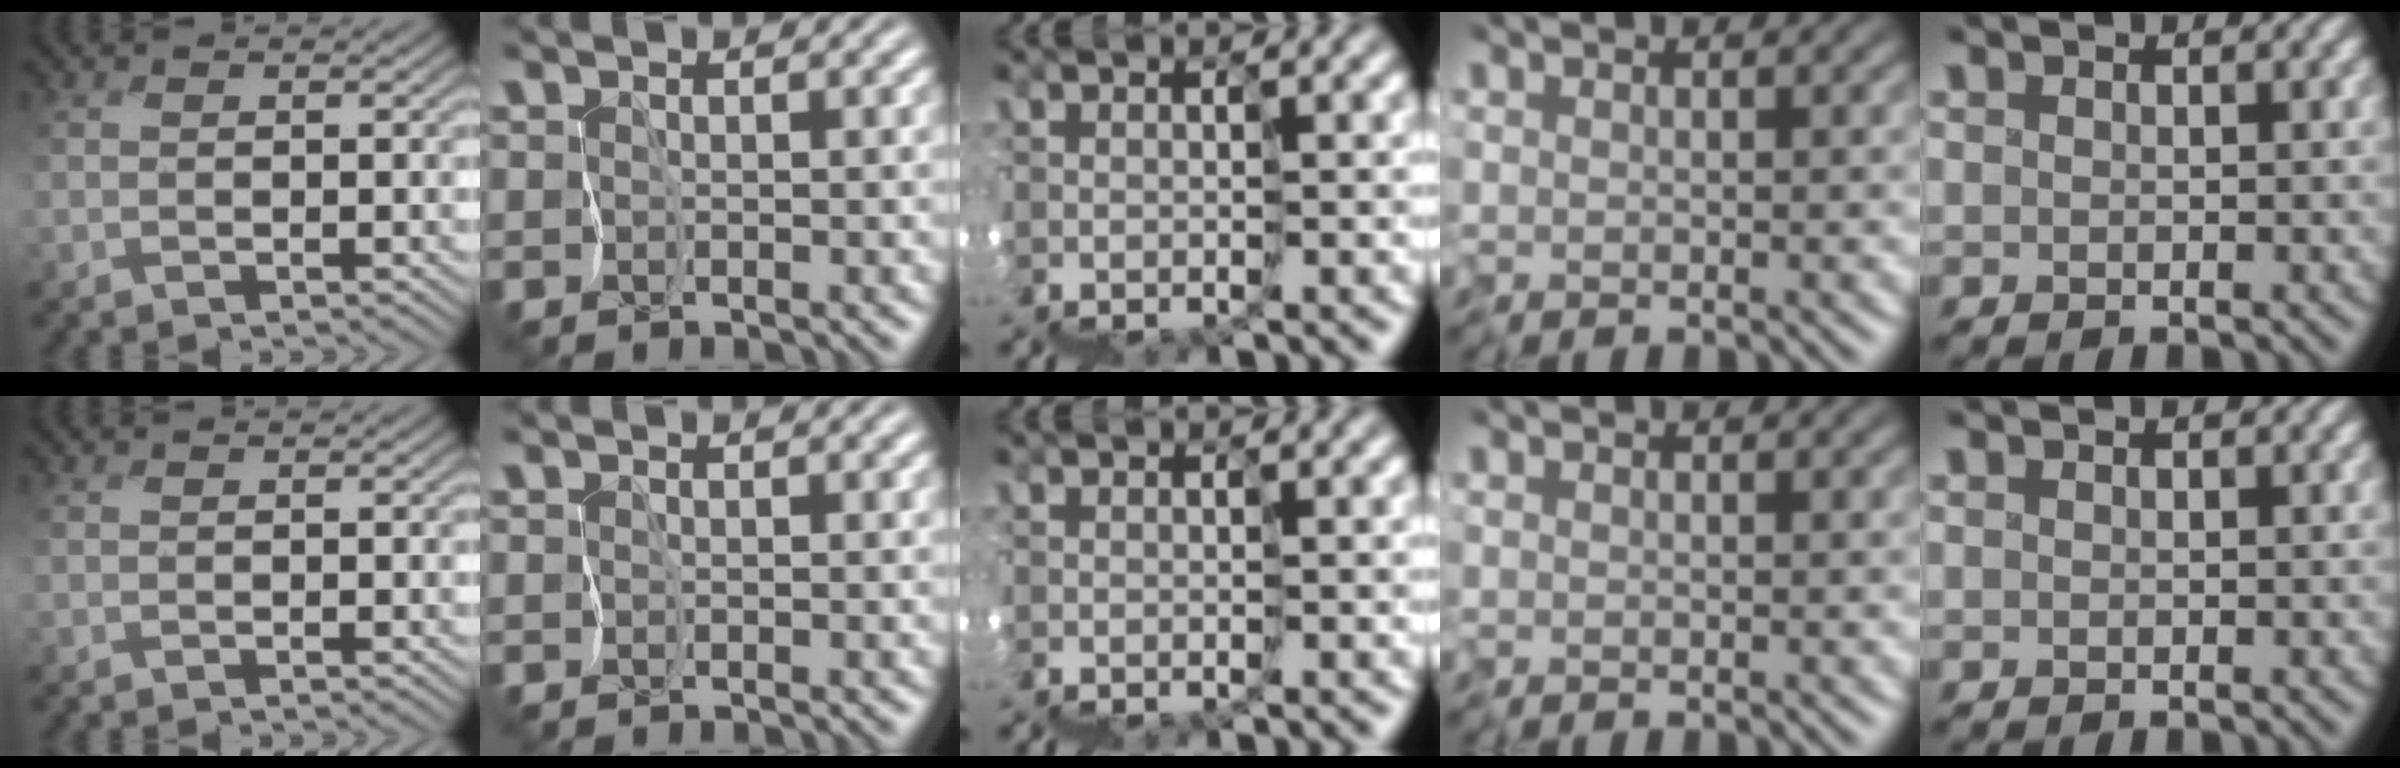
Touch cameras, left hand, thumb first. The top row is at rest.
{}